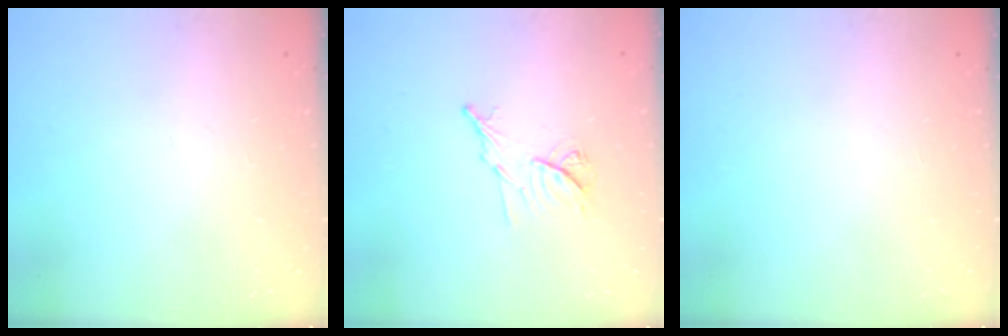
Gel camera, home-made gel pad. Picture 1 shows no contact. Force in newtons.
{"total": 8.6, "press": 8.6, "slide": 0.7}
{"total": 0.0}